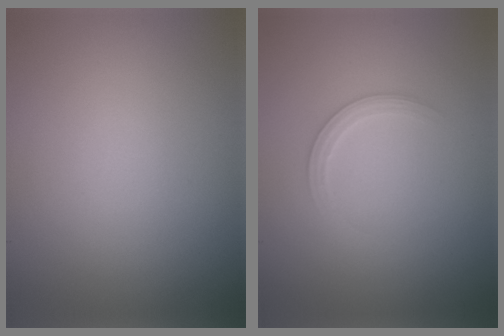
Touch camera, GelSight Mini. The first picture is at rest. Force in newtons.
{"total": 1.6, "press": 1.6, "slide": 0.1}